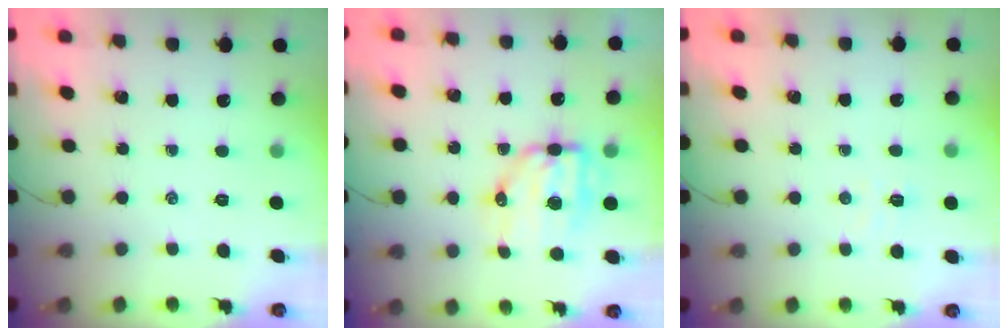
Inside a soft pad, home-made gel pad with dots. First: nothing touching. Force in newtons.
{"total": 7.9, "press": 7.7, "slide": 1.9}
{"total": 3.0, "press": 2.8, "slide": 0.8}